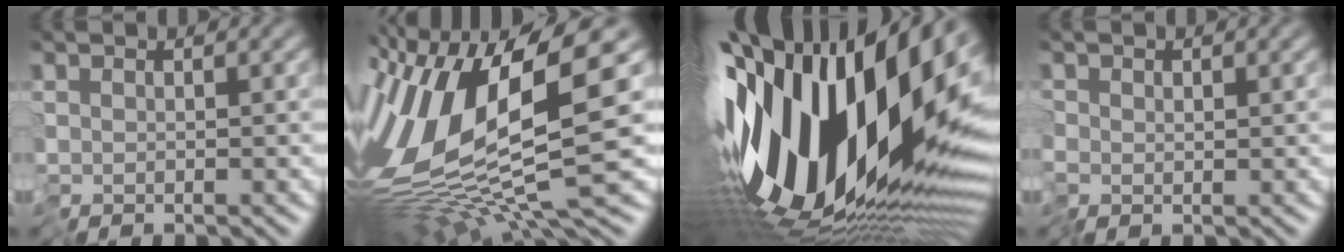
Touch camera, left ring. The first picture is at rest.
{"total": 13.6, "force": [0.1, 4.7, 12.8], "torque": [-0.264, -0.008, 0.007]}
{"total": 20.8, "force": [-1.0, 9.8, 18.3], "torque": [-0.342, -0.043, -0.032]}
{"total": 0.6, "force": [0.1, 0.5, -0.1], "torque": [0.001, -0.002, -0.001]}